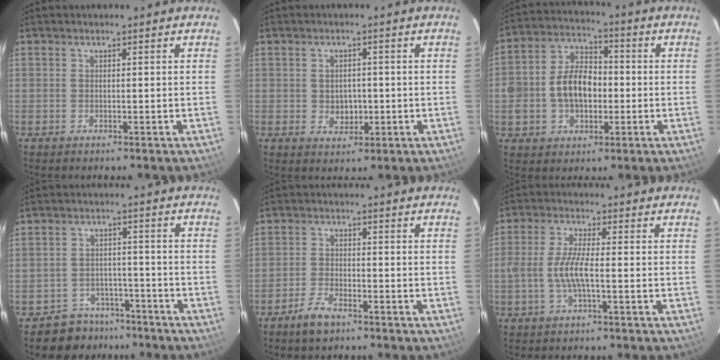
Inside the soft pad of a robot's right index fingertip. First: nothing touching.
{"total": 3.6, "force": [-0.4, 3.1, 1.8], "torque": [-0.032, 0.004, 0.001]}
{"total": 11.0, "force": [-1.3, 7.6, 7.9], "torque": [-0.159, 0.024, -0.019]}
{"total": 7.0, "force": [-5.3, 4.5, -0.1], "torque": [-0.008, 0.030, -0.076]}
{"total": 4.9, "force": [-3.6, 1.9, 2.8], "torque": [-0.072, -0.001, -0.069]}
{"total": 6.0, "force": [-1.4, 1.0, 5.8], "torque": [-0.121, 0.003, -0.027]}